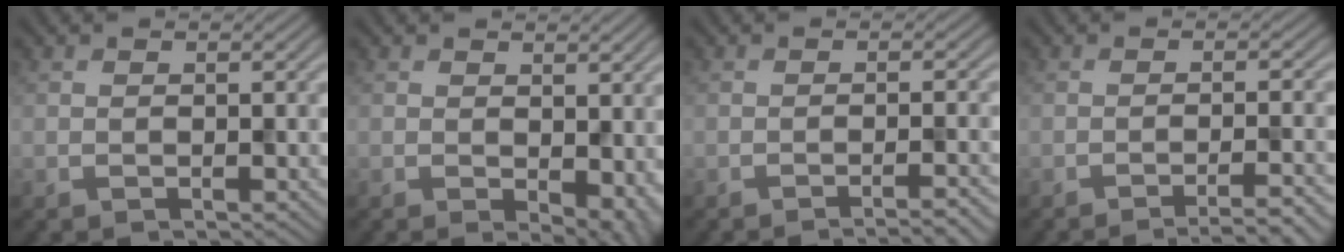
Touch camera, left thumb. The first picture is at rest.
{"total": 4.8, "force": [-0.5, 2.8, 3.9], "torque": [-0.054, -0.019, 0.004]}
{"total": 3.2, "force": [-2.2, 0.4, 2.3], "torque": [-0.023, 0.008, -0.044]}
{"total": 4.4, "force": [-3.1, 0.5, 3.2], "torque": [-0.039, 0.014, -0.060]}